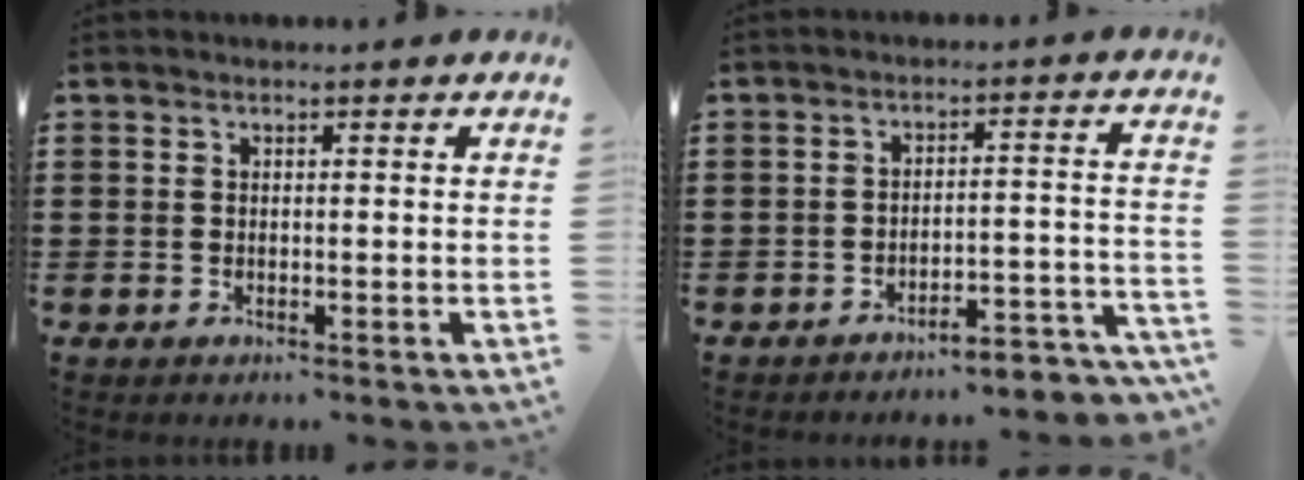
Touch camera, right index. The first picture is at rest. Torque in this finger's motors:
{"motor_torque": [-0.07, 0.14, -0.25, -0.19]}